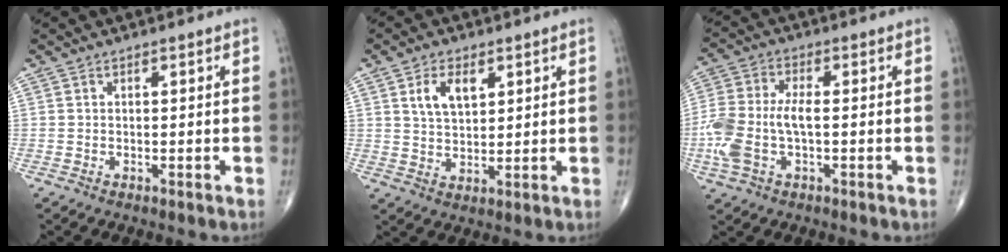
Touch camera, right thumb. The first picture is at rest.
{"total": 6.4, "force": [2.7, 3.6, 4.5], "torque": [-0.070, -0.013, 0.053]}
{"total": 10.8, "force": [-1.7, 5.5, 9.2], "torque": [-0.227, 0.020, -0.035]}